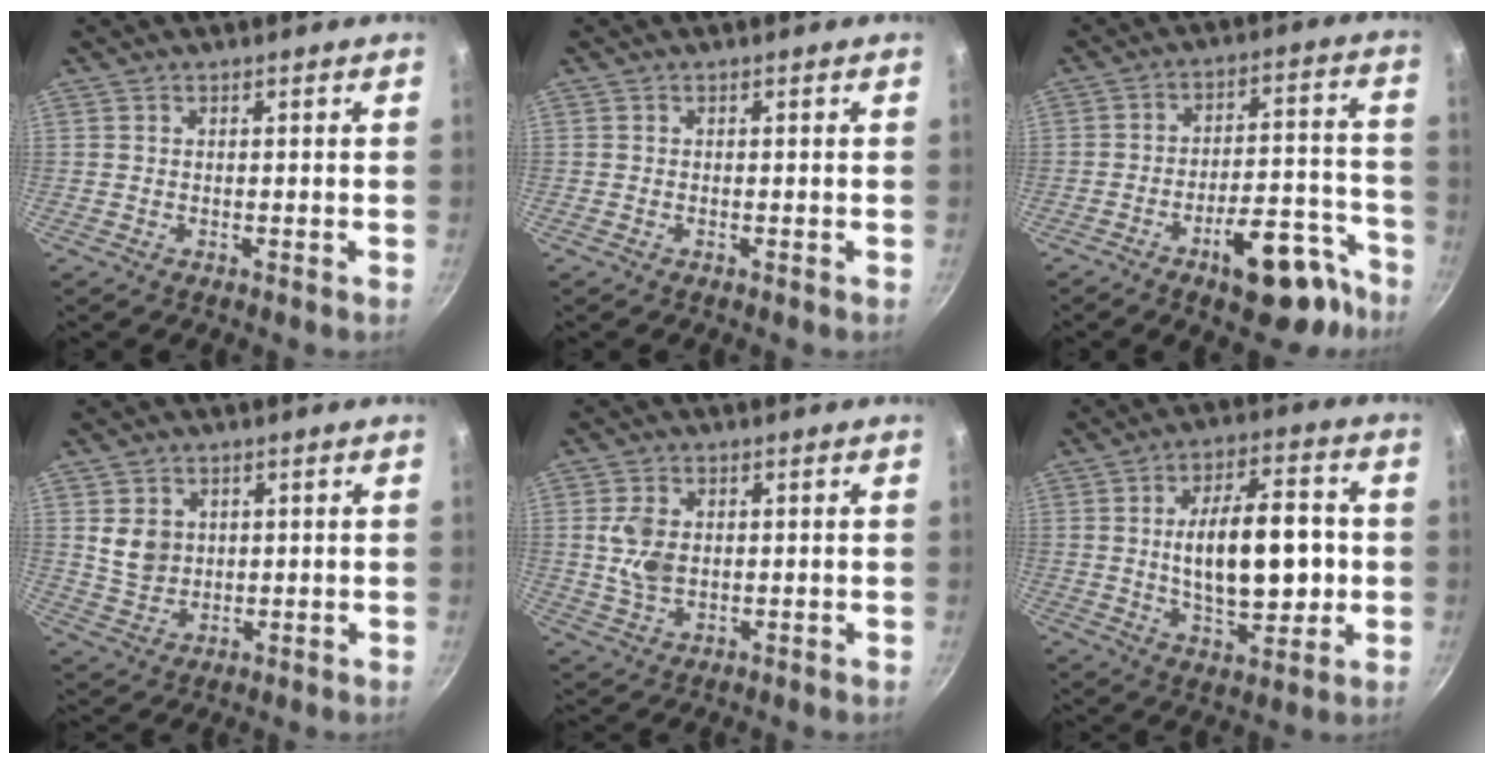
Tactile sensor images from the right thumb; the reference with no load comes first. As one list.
[{"total": 0.0}, {"total": 14.5, "force": [-9.1, 5.3, 10.0], "torque": [-0.112, 0.080, -0.133]}, {"total": 5.7, "force": [1.4, 4.7, 2.9], "torque": [-0.033, -0.010, 0.036]}, {"total": 6.3, "force": [0.7, 4.1, 4.7], "torque": [-0.088, -0.002, 0.019]}, {"total": 16.9, "force": [0.2, 8.1, 14.8], "torque": [-0.212, 0.012, 0.007]}]